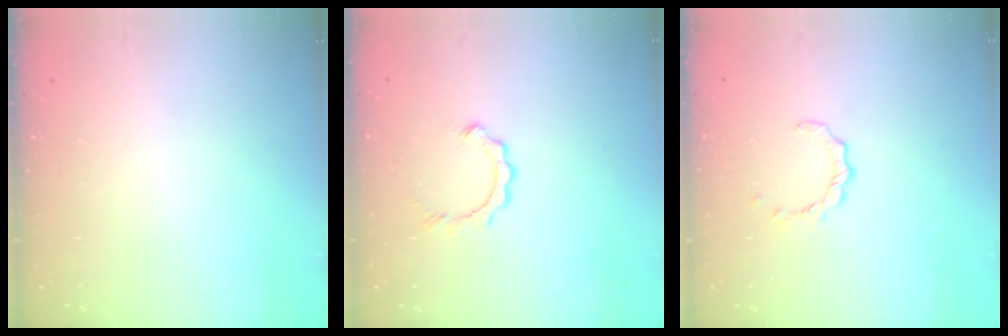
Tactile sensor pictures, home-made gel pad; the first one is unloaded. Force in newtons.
{"total": 2.8, "press": 2.8, "slide": 0.2}
{"total": 2.9, "press": 2.8, "slide": 0.4}